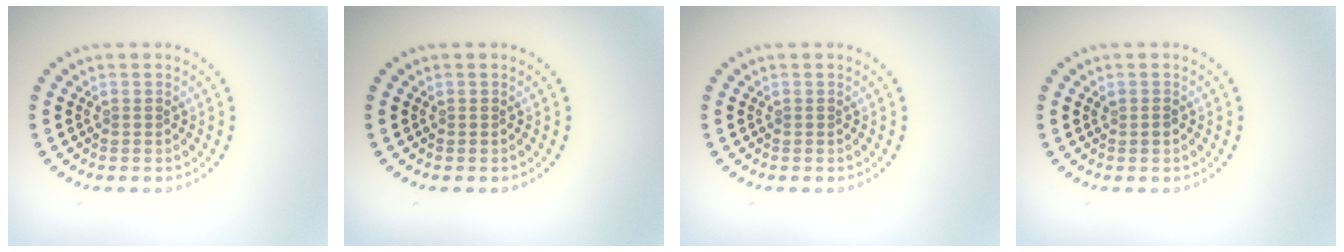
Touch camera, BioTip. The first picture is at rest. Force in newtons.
{"total": 0.0}
{"total": 0.0}
{"total": 0.6, "press": 0.6, "slide": 0.1}